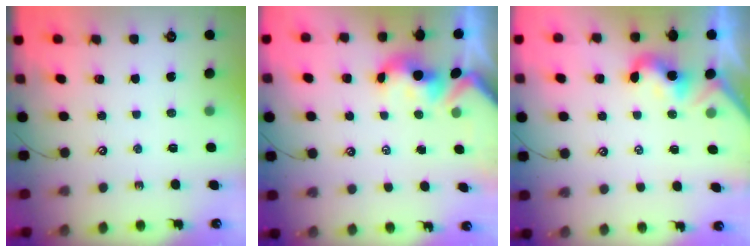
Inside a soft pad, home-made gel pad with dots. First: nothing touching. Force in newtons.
{"total": 1.7, "press": 1.5, "slide": 0.7}
{"total": 0.8, "press": 0.7, "slide": 0.5}